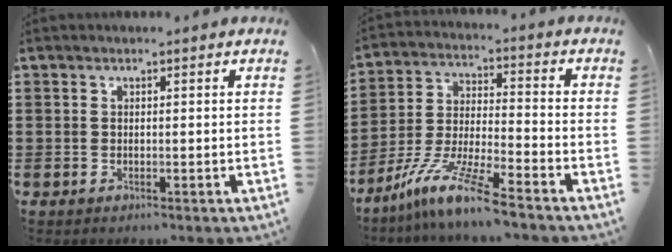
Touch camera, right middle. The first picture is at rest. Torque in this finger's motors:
{"motor_torque": [2.14, 0.00, 0.77, 0.21]}